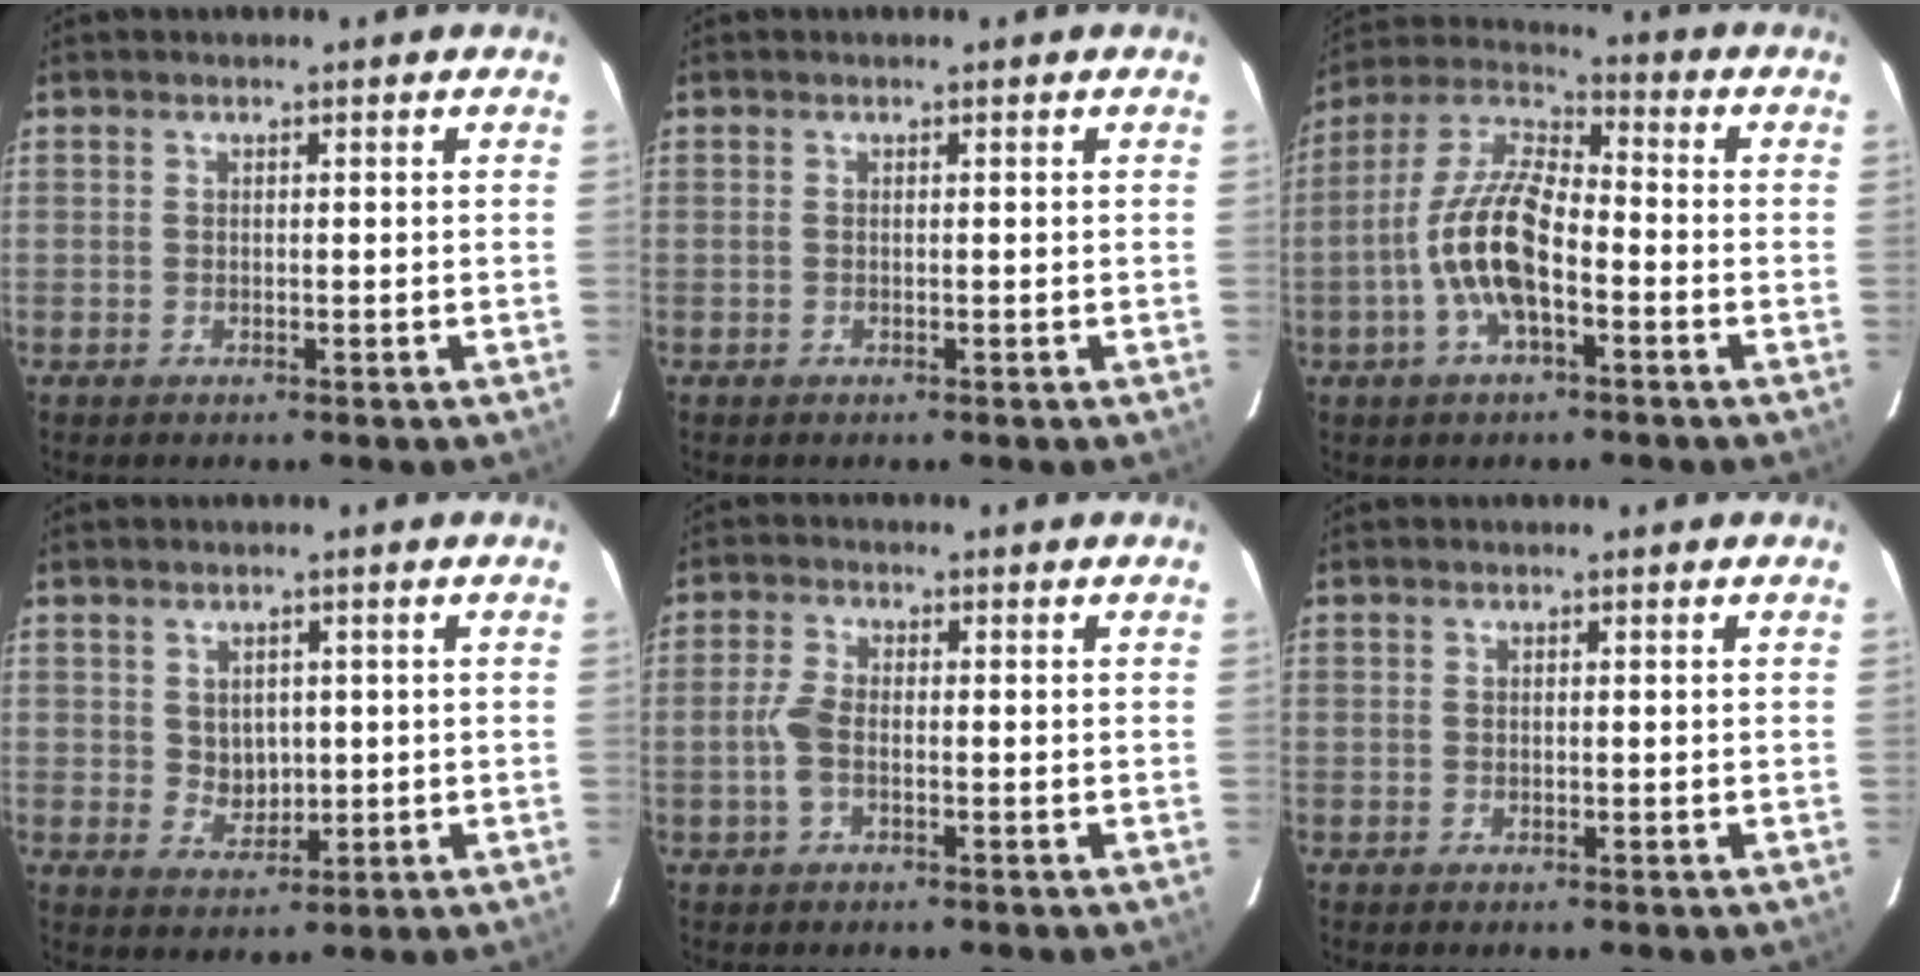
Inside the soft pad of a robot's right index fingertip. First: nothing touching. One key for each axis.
{"total": 0.0}
{"total": 13.2, "fx": -4.1, "fy": 5.2, "fz": 11.4, "tx": -0.238, "ty": 0.006, "tz": -0.081}
{"total": 4.0, "fx": 0.7, "fy": 3.5, "fz": 1.7, "tx": -0.026, "ty": 0.001, "tz": 0.023}
{"total": 3.9, "fx": -1.0, "fy": 1.8, "fz": 3.3, "tx": -0.078, "ty": 0.004, "tz": -0.019}
{"total": 0.0}